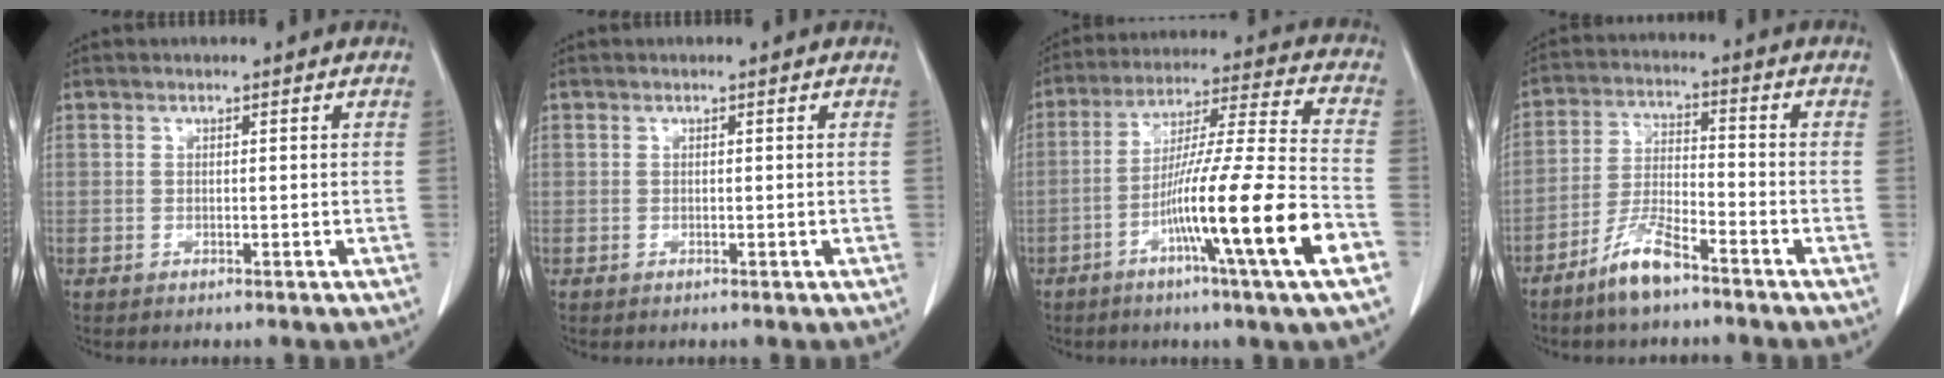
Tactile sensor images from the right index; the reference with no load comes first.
{"total": 0.0}
{"total": 17.8, "force": [-7.0, -1.4, 16.3], "torque": [-0.284, -0.012, -0.119]}
{"total": 7.6, "force": [-5.6, 1.4, 5.0], "torque": [-0.106, -0.009, -0.112]}